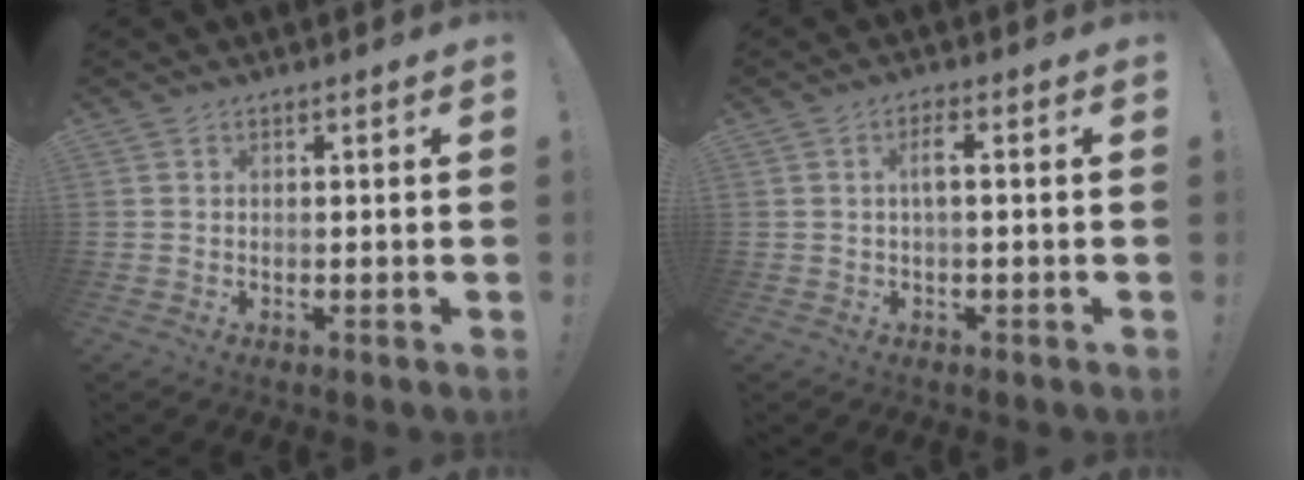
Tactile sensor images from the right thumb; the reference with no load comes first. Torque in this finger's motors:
{"motor_torque": [-0.13, -0.03, 0.06, 0.15, 0.01]}